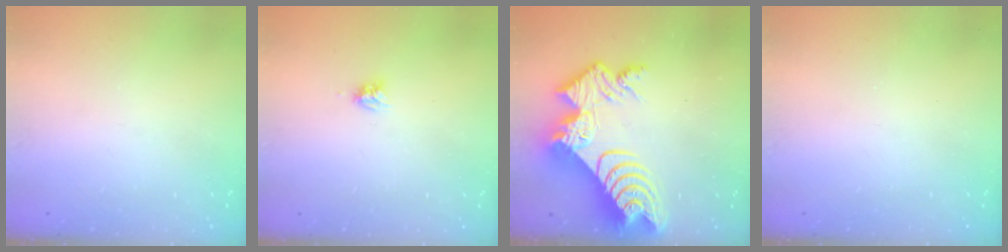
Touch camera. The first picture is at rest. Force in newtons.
{"total": 3.7, "press": 3.7, "slide": 0.1}
{"total": 16.3, "press": 16.2, "slide": 1.4}
{"total": 0.0}